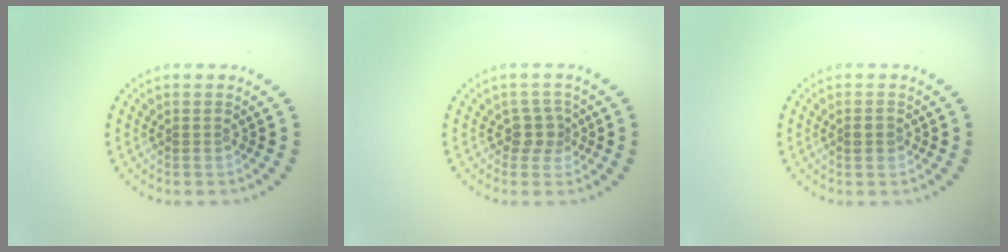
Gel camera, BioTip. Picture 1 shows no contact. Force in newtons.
{"total": 1.9, "press": 1.5, "slide": 1.1}
{"total": 1.2, "press": 1.2, "slide": 0.1}